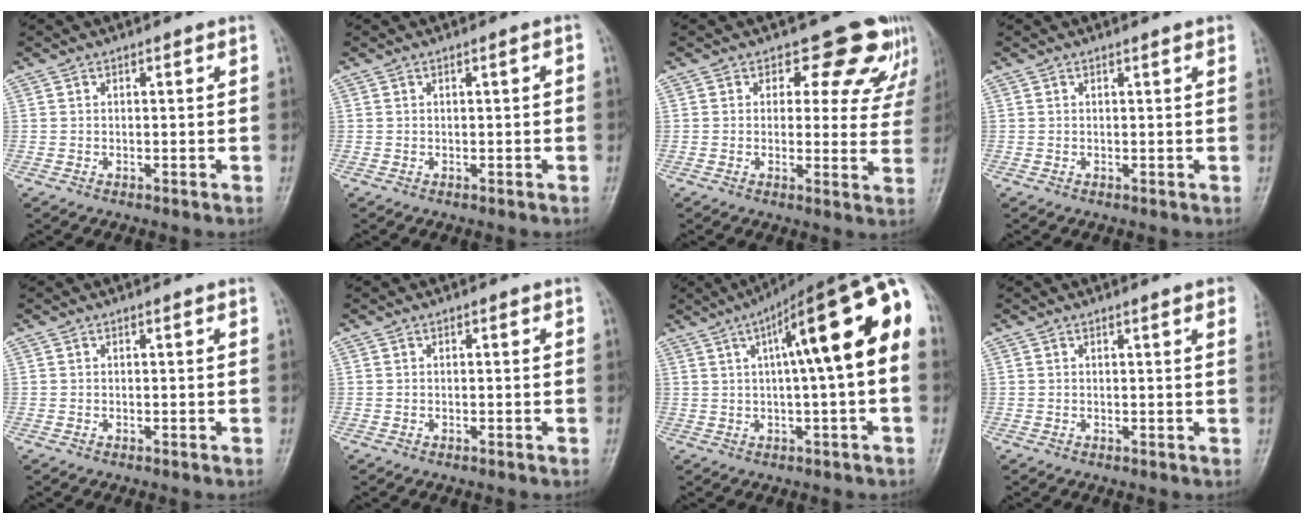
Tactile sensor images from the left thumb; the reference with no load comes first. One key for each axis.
{"total": 1.2, "fx": 0.0, "fy": 0.3, "fz": 1.1, "tx": -0.017, "ty": 0.003, "tz": 0.000}
{"total": 10.1, "fx": 7.1, "fy": 5.6, "fz": 4.5, "tx": -0.005, "ty": -0.038, "tz": 0.065}
{"total": 1.2, "fx": 0.7, "fy": 0.1, "fz": 0.9, "tx": -0.009, "ty": 0.004, "tz": 0.006}
{"total": 0.0}
{"total": 0.0}
{"total": 19.0, "fx": 3.4, "fy": 4.0, "fz": 18.3, "tx": -0.264, "ty": 0.042, "tz": 0.043}
{"total": 3.7, "fx": 2.3, "fy": 0.4, "fz": 2.8, "tx": -0.026, "ty": 0.003, "tz": 0.020}